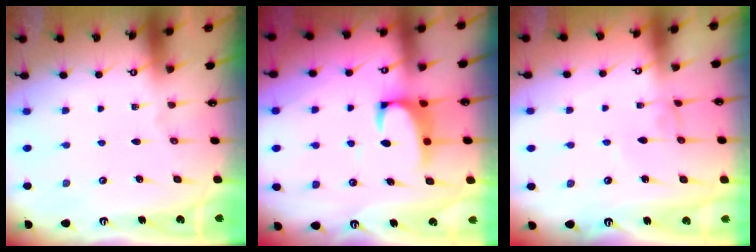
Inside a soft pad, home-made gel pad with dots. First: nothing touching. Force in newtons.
{"total": 2.1, "press": 1.8, "slide": 0.9}
{"total": 1.4, "press": 1.4, "slide": 0.1}